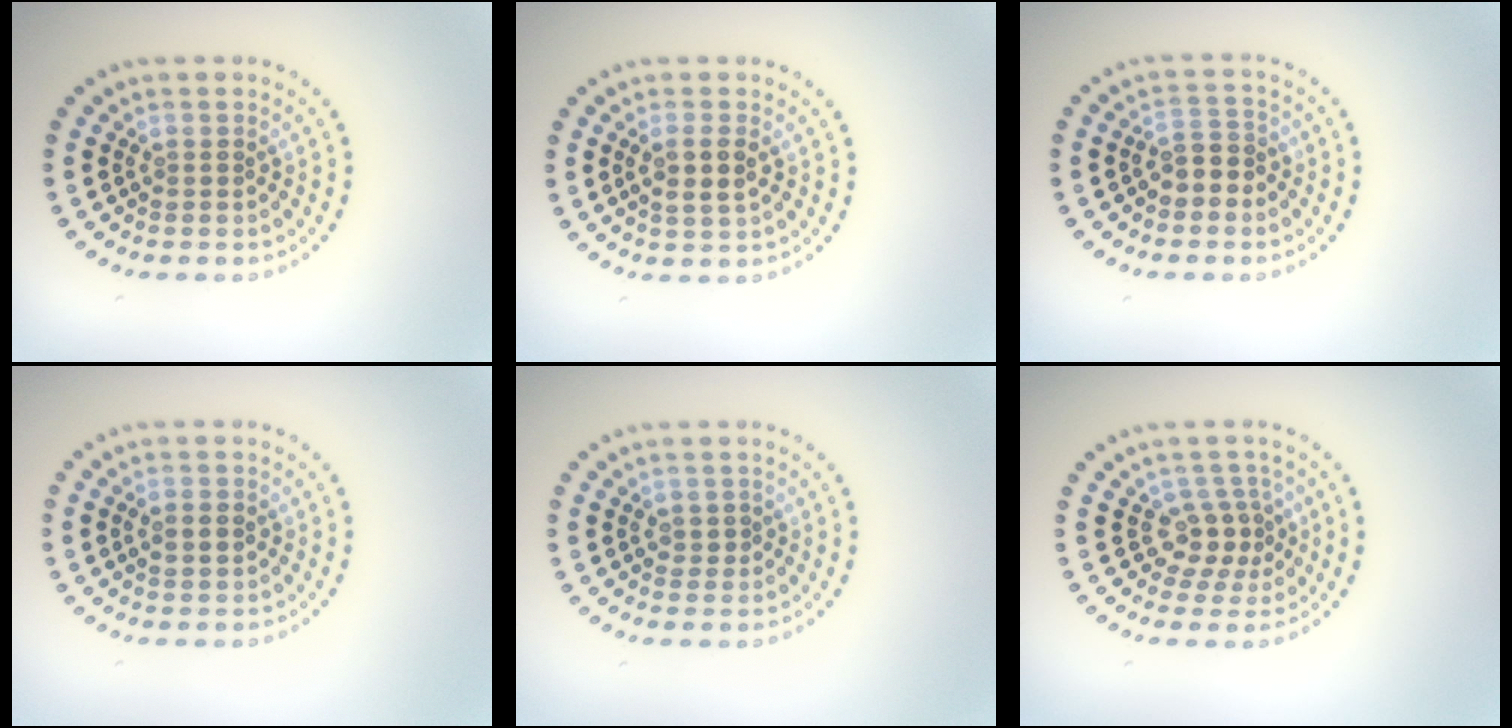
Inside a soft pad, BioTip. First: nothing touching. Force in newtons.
{"total": 2.3, "press": 2.2, "slide": 0.7}
{"total": 2.4, "press": 2.2, "slide": 0.9}
{"total": 2.2, "press": 2.2, "slide": 0.1}
{"total": 0.6, "press": 0.5, "slide": 0.3}
{"total": 2.7, "press": 2.2, "slide": 1.6}